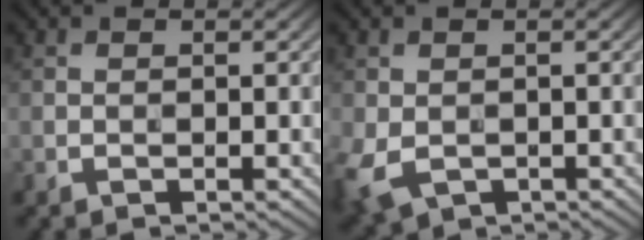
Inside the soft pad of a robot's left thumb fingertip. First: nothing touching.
{"total": 5.2, "force": [-1.6, 3.6, 3.4], "torque": [-0.095, -0.019, -0.028]}